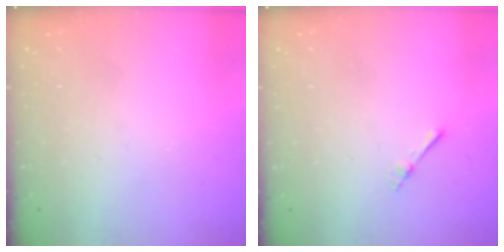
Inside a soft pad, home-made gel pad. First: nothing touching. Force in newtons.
{"total": 2.2, "press": 2.2, "slide": 0.3}